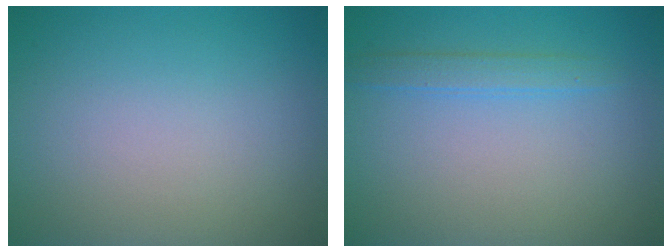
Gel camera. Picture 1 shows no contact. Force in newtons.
{"total": 1.6, "press": 1.6, "slide": 0.0}